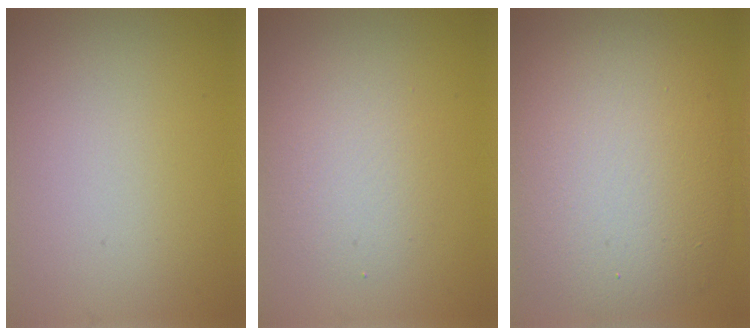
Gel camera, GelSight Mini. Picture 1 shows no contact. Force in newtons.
{"total": 3.0, "press": 3.0, "slide": 0.2}
{"total": 11.1, "press": 11.1, "slide": 1.2}